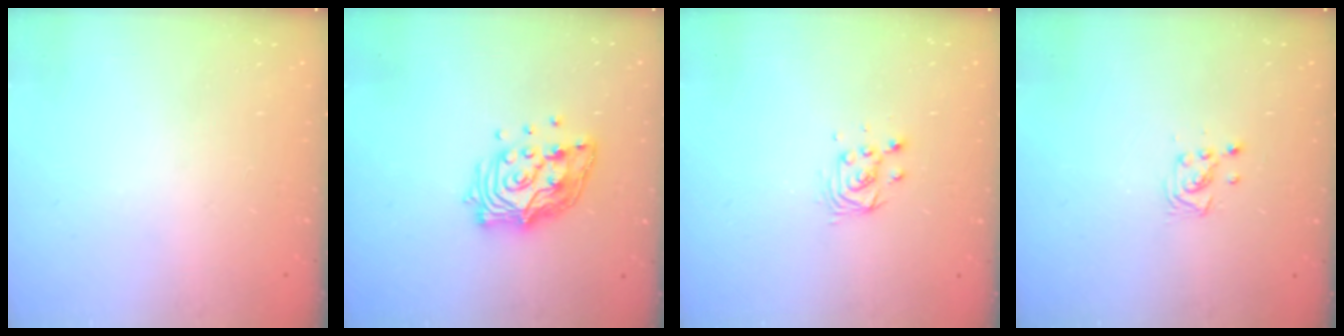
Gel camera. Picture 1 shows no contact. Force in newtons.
{"total": 14.3, "press": 14.1, "slide": 2.7}
{"total": 4.1, "press": 4.1, "slide": 0.3}
{"total": 3.0, "press": 2.9, "slide": 0.5}